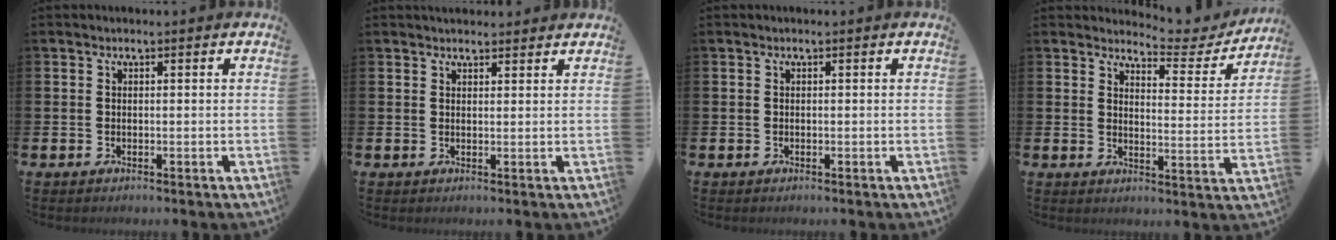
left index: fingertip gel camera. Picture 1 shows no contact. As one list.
[{"total": 1.9, "force": [1.9, 0.5, -0.1], "torque": [0.011, -0.006, 0.032]}, {"total": 0.0}, {"total": 4.9, "force": [4.7, 0.9, 1.0], "torque": [-0.018, -0.040, 0.075]}]